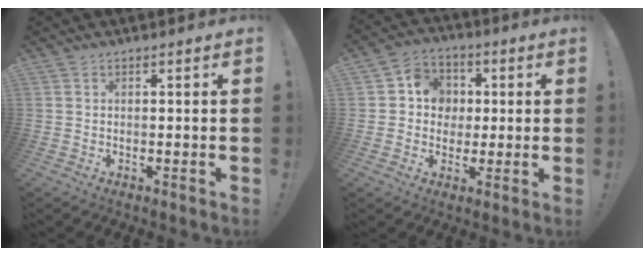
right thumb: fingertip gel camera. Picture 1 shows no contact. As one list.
[{"total": 9.0, "force": [0.5, 8.6, 2.4], "torque": [-0.039, 0.006, 0.017]}]